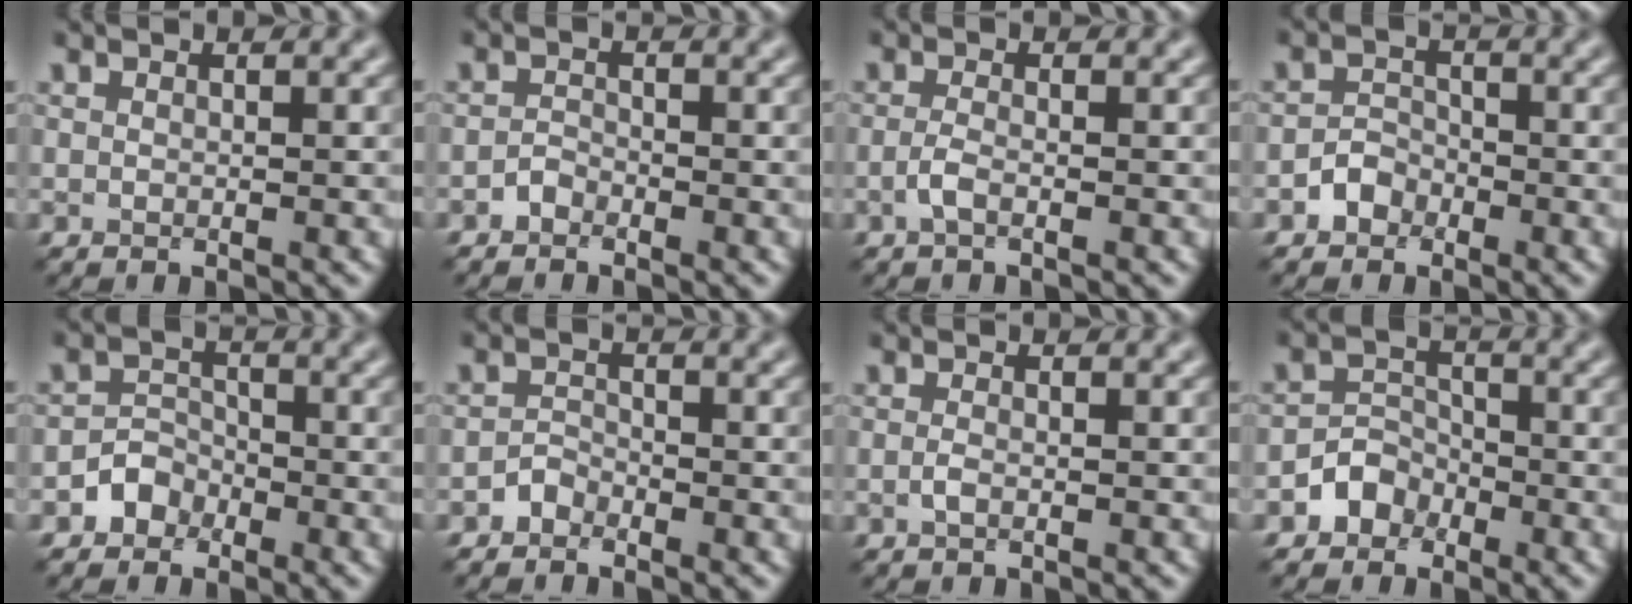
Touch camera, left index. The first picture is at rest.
{"total": 1.0, "force": [-0.8, 0.5, 0.3], "torque": [-0.003, 0.003, -0.018]}
{"total": 1.4, "force": [-0.6, 0.4, 1.1], "torque": [-0.026, 0.001, -0.016]}
{"total": 1.8, "force": [-1.2, 1.3, 0.5], "torque": [-0.002, 0.009, -0.023]}
{"total": 2.1, "force": [-1.3, 1.6, 0.3], "torque": [0.004, 0.011, -0.027]}
{"total": 1.3, "force": [-1.1, 0.6, 0.2], "torque": [-0.001, 0.007, -0.023]}
{"total": 0.7, "force": [-0.3, 0.2, 0.6], "torque": [-0.016, -0.002, -0.007]}
{"total": 2.4, "force": [-1.5, 1.8, 0.4], "torque": [0.004, 0.012, -0.031]}